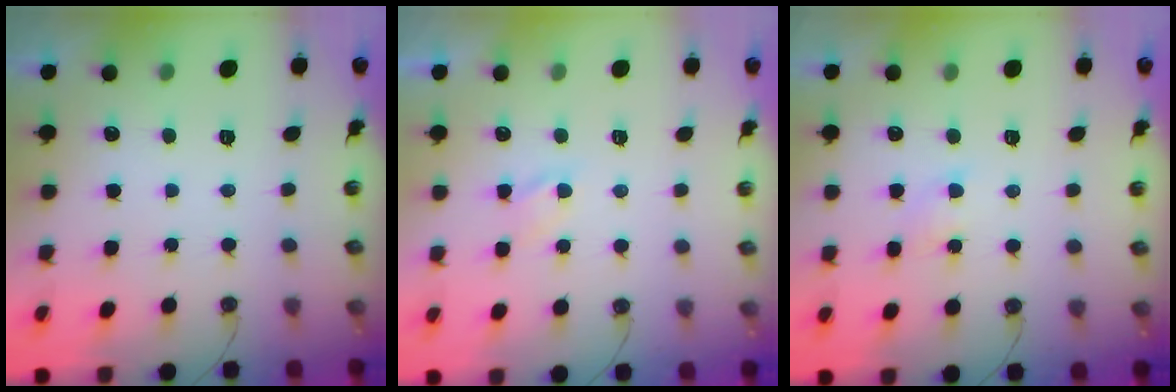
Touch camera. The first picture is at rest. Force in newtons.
{"total": 2.8, "press": 2.7, "slide": 0.4}
{"total": 4.5, "press": 4.4, "slide": 0.7}